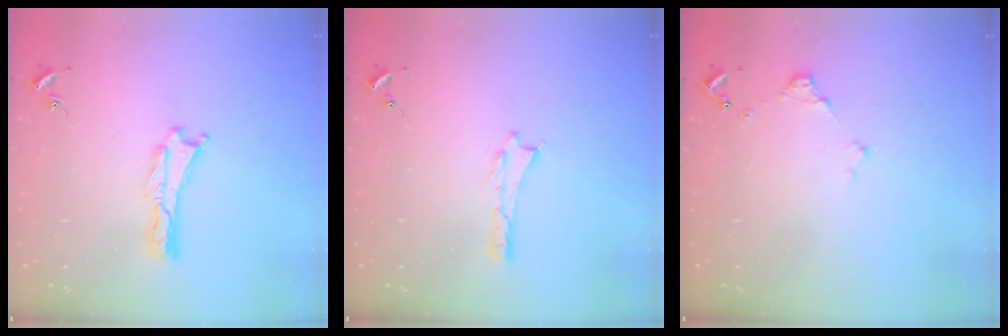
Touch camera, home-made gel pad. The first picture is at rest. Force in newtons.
{"total": 0.0}
{"total": 1.2, "press": 1.2, "slide": 0.2}